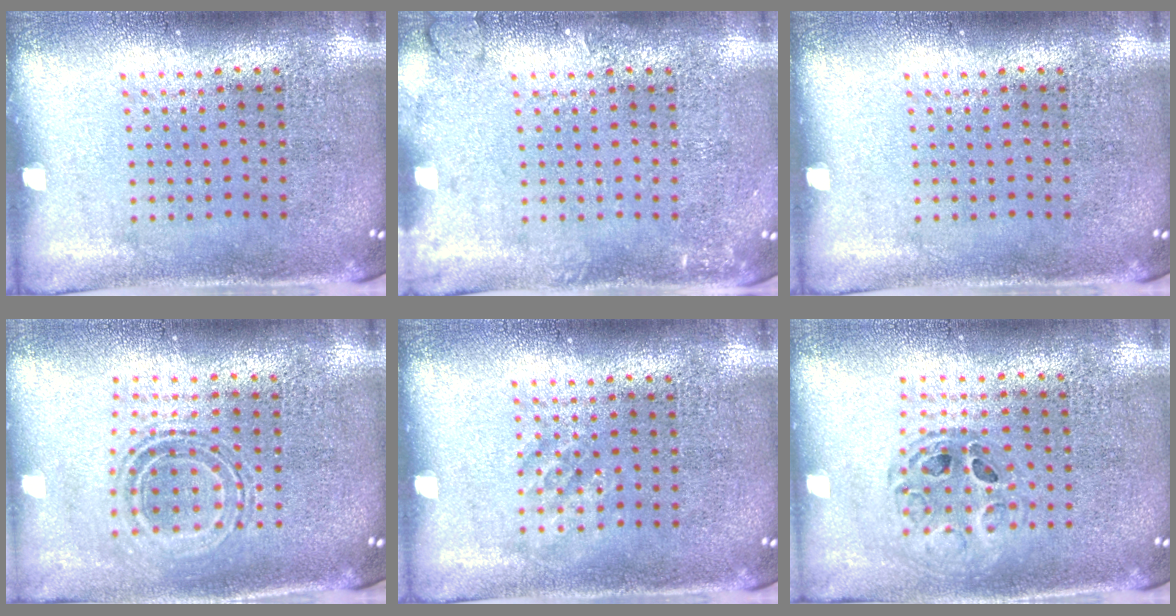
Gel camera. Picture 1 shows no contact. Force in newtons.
{"total": 1.7, "press": 1.7, "slide": 0.3}
{"total": 0.0}
{"total": 0.7, "press": 0.7, "slide": 0.2}
{"total": 1.0, "press": 1.0, "slide": 0.2}
{"total": 0.8, "press": 0.8, "slide": 0.0}